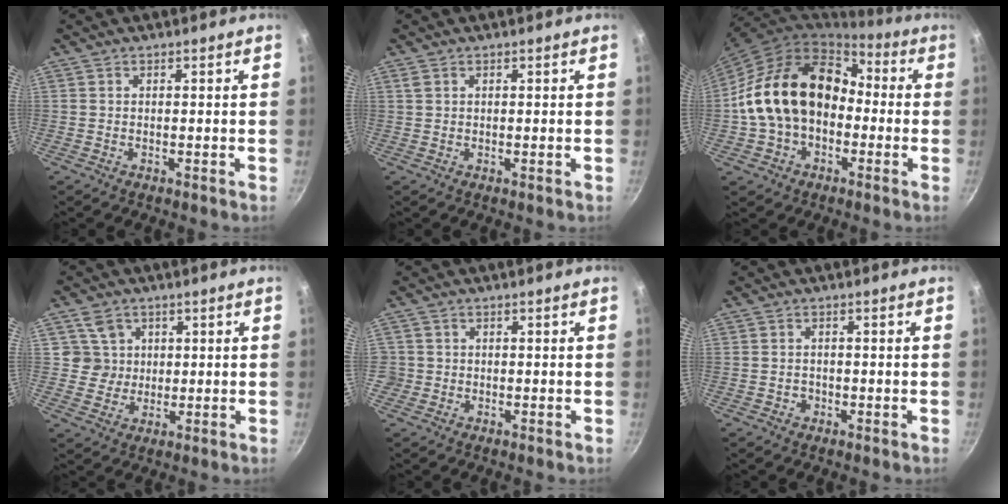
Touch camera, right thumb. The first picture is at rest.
{"total": 1.0, "force": [0.3, 0.6, 0.7], "torque": [-0.013, 0.002, 0.005]}
{"total": 18.7, "force": [-1.2, 13.9, 12.5], "torque": [-0.195, 0.061, -0.024]}
{"total": 5.5, "force": [1.8, 5.2, 0.5], "torque": [0.030, -0.003, 0.033]}
{"total": 2.2, "force": [-0.5, 2.1, 0.2], "torque": [0.009, 0.013, -0.007]}
{"total": 1.6, "force": [-0.7, 1.4, 0.3], "torque": [0.001, 0.007, -0.006]}